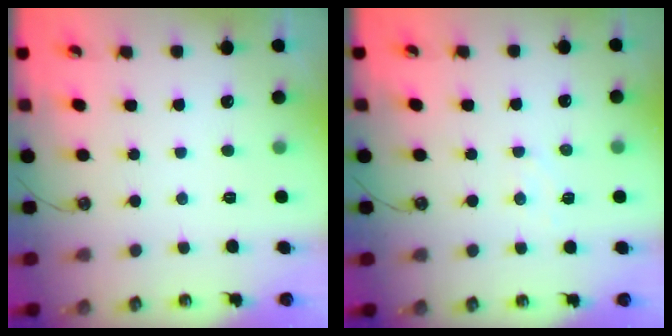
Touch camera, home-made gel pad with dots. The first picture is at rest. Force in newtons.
{"total": 5.0, "press": 5.0, "slide": 0.7}